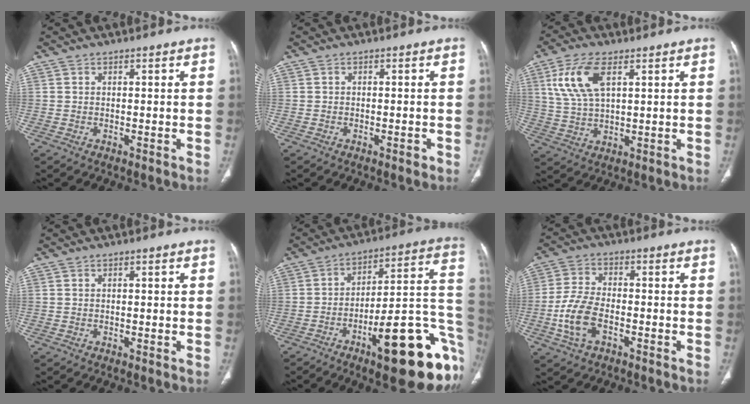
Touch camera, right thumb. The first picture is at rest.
{"total": 1.0, "force": [-0.6, 0.5, 0.6], "torque": [-0.008, 0.000, -0.010]}
{"total": 10.0, "force": [3.9, 4.7, 8.0], "torque": [-0.170, -0.005, 0.082]}
{"total": 0.6, "force": [0.1, 0.2, 0.6], "torque": [-0.013, 0.000, 0.003]}
{"total": 27.9, "force": [-9.9, 8.2, 24.8], "torque": [-0.253, 0.054, -0.133]}
{"total": 8.8, "force": [-3.1, 4.9, 6.7], "torque": [-0.146, 0.016, -0.061]}